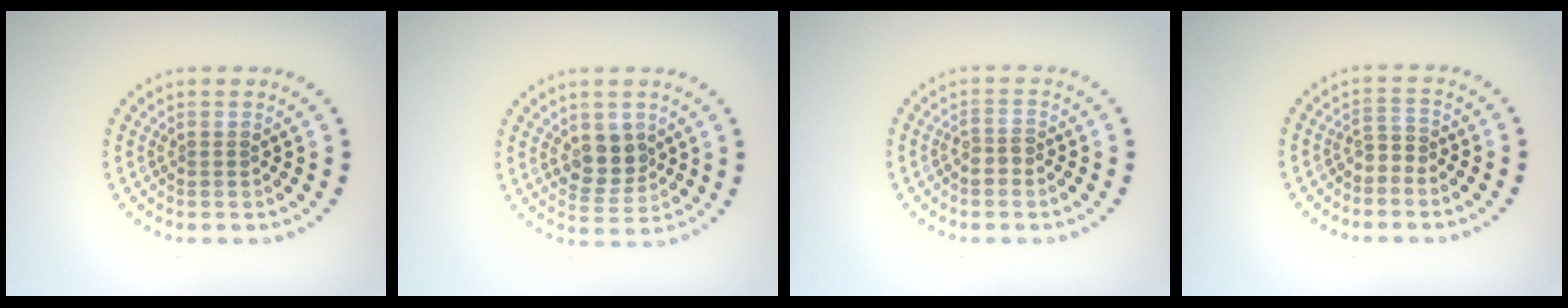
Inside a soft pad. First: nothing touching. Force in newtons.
{"total": 3.6, "press": 3.4, "slide": 1.1}
{"total": 1.7, "press": 1.3, "slide": 1.1}
{"total": 1.4, "press": 0.9, "slide": 1.0}